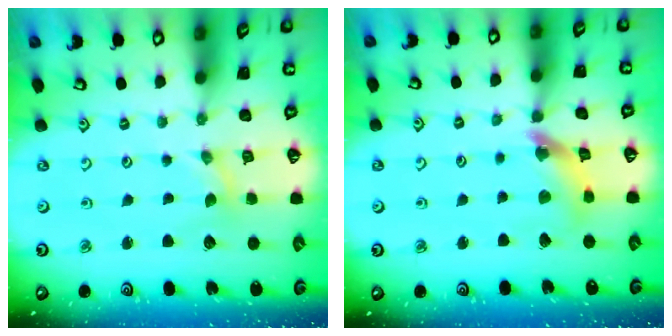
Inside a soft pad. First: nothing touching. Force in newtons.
{"total": 10.0, "press": 10.0, "slide": 1.1}